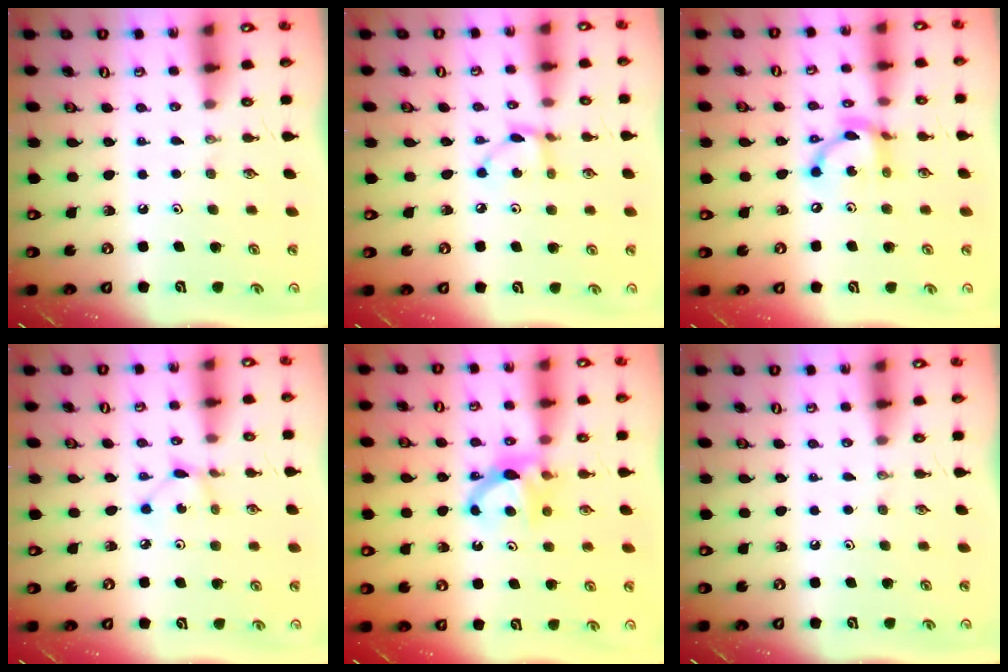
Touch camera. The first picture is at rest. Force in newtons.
{"total": 4.1, "press": 4.1, "slide": 0.2}
{"total": 11.7, "press": 11.7, "slide": 0.9}
{"total": 2.4, "press": 2.4, "slide": 0.1}
{"total": 7.8, "press": 7.8, "slide": 0.4}
{"total": 0.0}